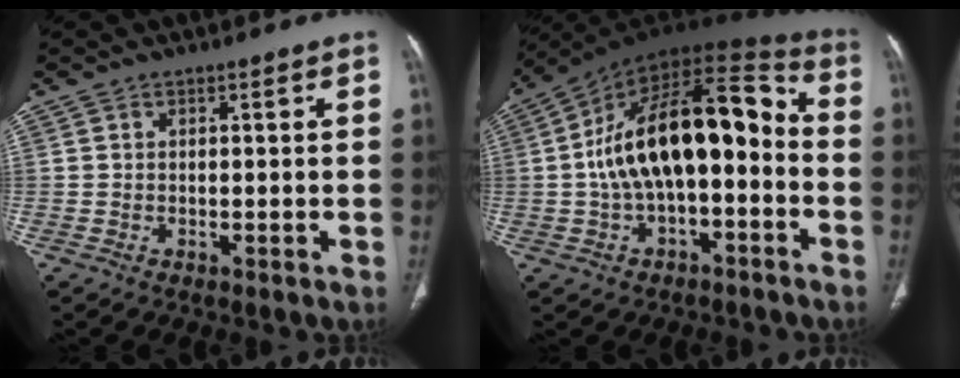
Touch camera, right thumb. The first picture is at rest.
{"total": 21.3, "force": [-1.7, 10.7, 18.3], "torque": [-0.292, 0.060, -0.029]}